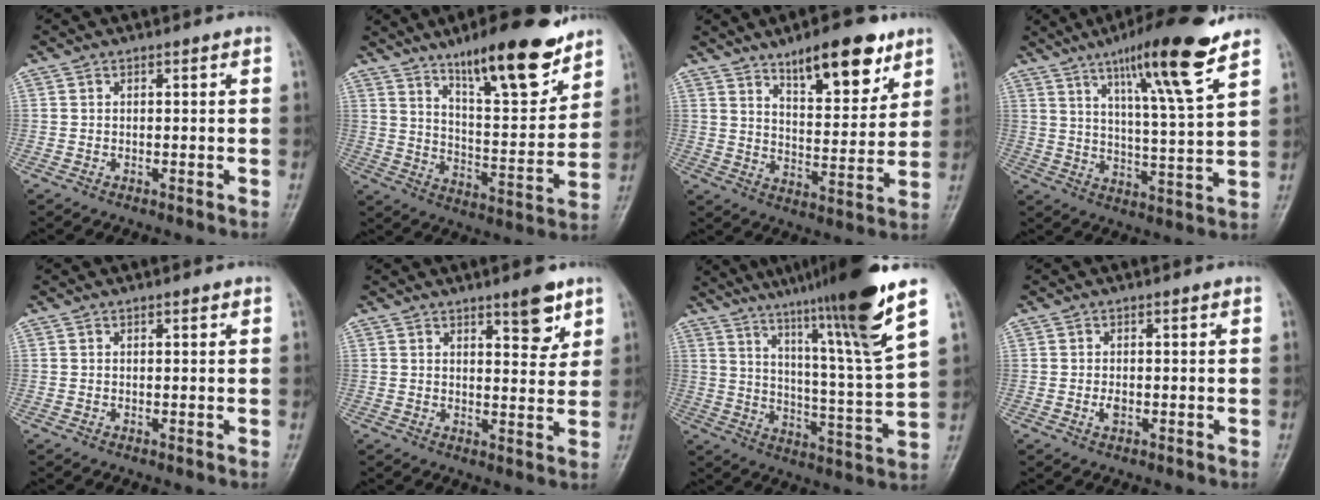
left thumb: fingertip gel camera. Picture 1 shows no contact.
{"total": 18.1, "force": [12.6, 4.6, 12.2], "torque": [-0.154, -0.077, 0.206]}
{"total": 14.1, "force": [9.1, 5.0, 9.6], "torque": [-0.108, -0.053, 0.142]}
{"total": 16.0, "force": [10.0, 1.5, 12.4], "torque": [-0.191, -0.052, 0.160]}
{"total": 0.8, "force": [0.5, 0.3, 0.5], "torque": [-0.007, -0.001, 0.006]}
{"total": 6.5, "force": [4.1, 2.2, 4.5], "torque": [-0.043, -0.025, 0.053]}
{"total": 21.0, "force": [14.3, 0.1, 15.3], "torque": [-0.223, -0.072, 0.219]}
{"total": 1.5, "force": [-0.2, 0.9, 1.2], "torque": [-0.021, -0.002, -0.005]}